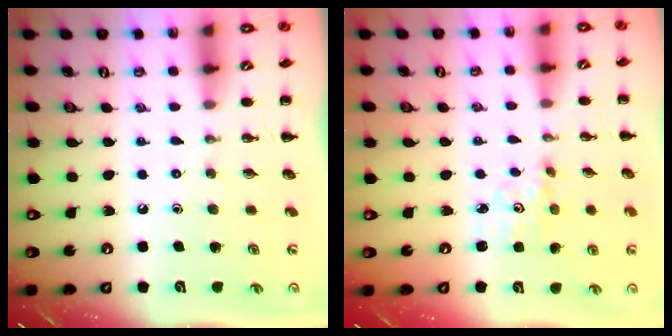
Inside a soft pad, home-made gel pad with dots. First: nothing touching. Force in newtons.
{"total": 2.4, "press": 2.3, "slide": 0.8}